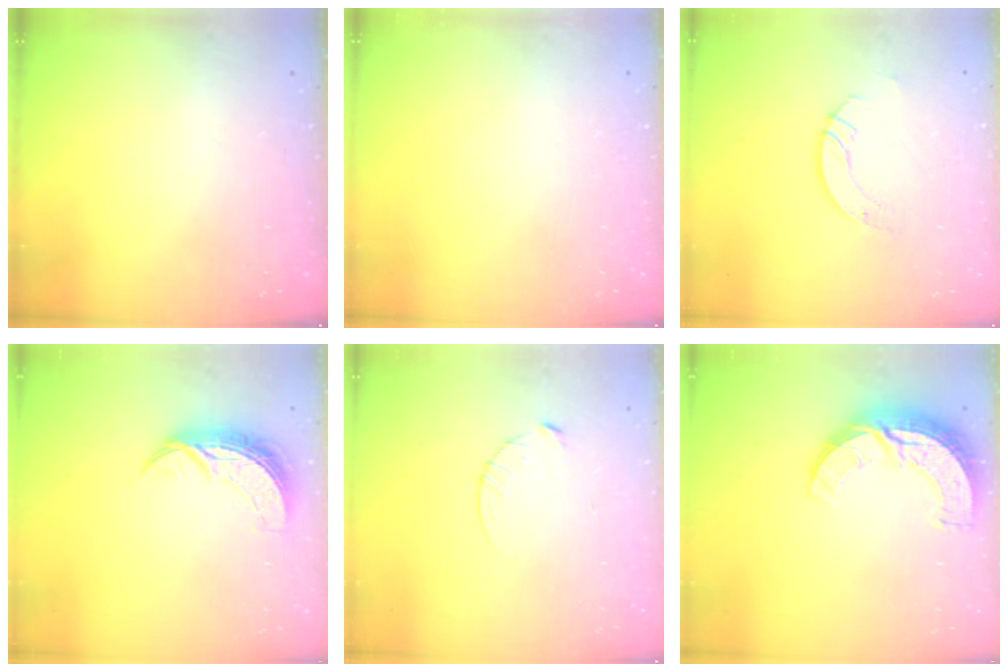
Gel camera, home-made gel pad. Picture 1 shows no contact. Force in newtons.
{"total": 0.0}
{"total": 3.8, "press": 3.7, "slide": 0.4}
{"total": 8.2, "press": 8.2, "slide": 0.7}
{"total": 3.6, "press": 3.6, "slide": 0.5}
{"total": 11.6, "press": 11.5, "slide": 1.0}